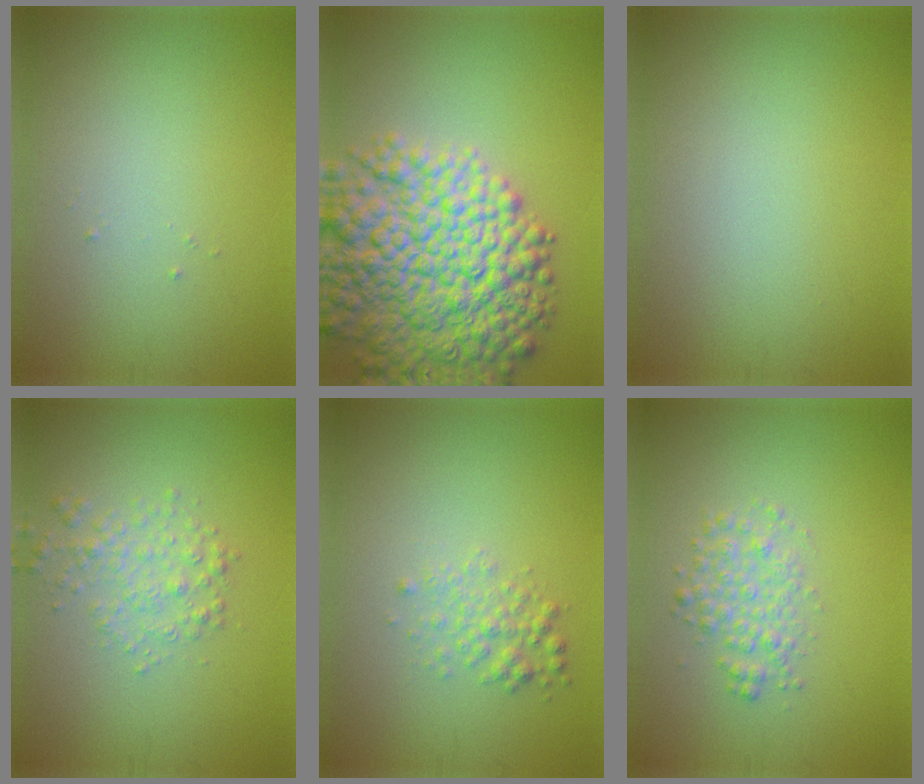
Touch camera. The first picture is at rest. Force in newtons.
{"total": 12.3, "press": 12.3, "slide": 0.5}
{"total": 0.0}
{"total": 2.4, "press": 2.4, "slide": 0.1}
{"total": 1.9, "press": 1.9, "slide": 0.0}
{"total": 2.5, "press": 2.5, "slide": 0.1}